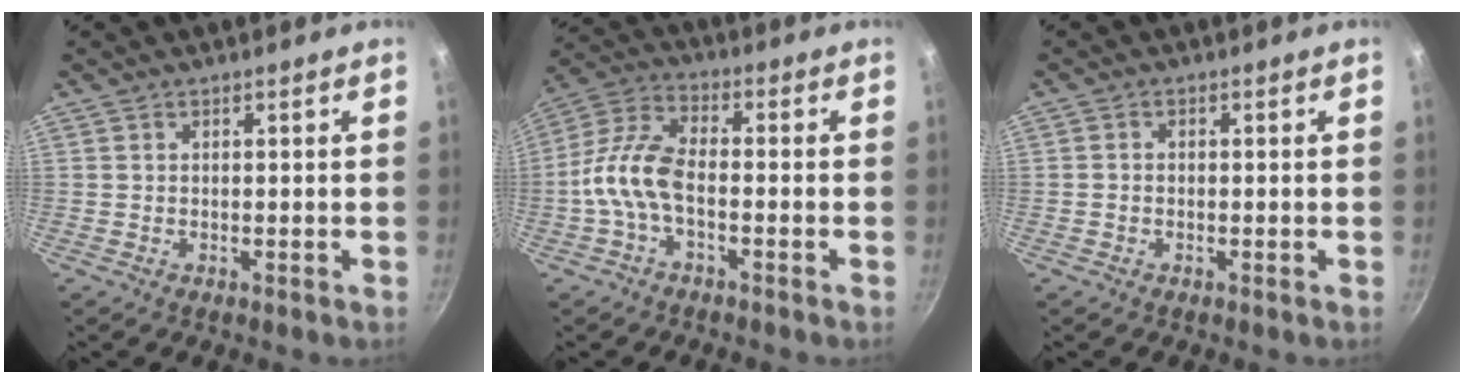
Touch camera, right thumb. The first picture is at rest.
{"total": 9.3, "force": [-2.8, 4.5, 7.7], "torque": [-0.162, 0.033, -0.072]}
{"total": 0.9, "force": [-0.3, 0.7, 0.5], "torque": [-0.010, 0.004, -0.007]}